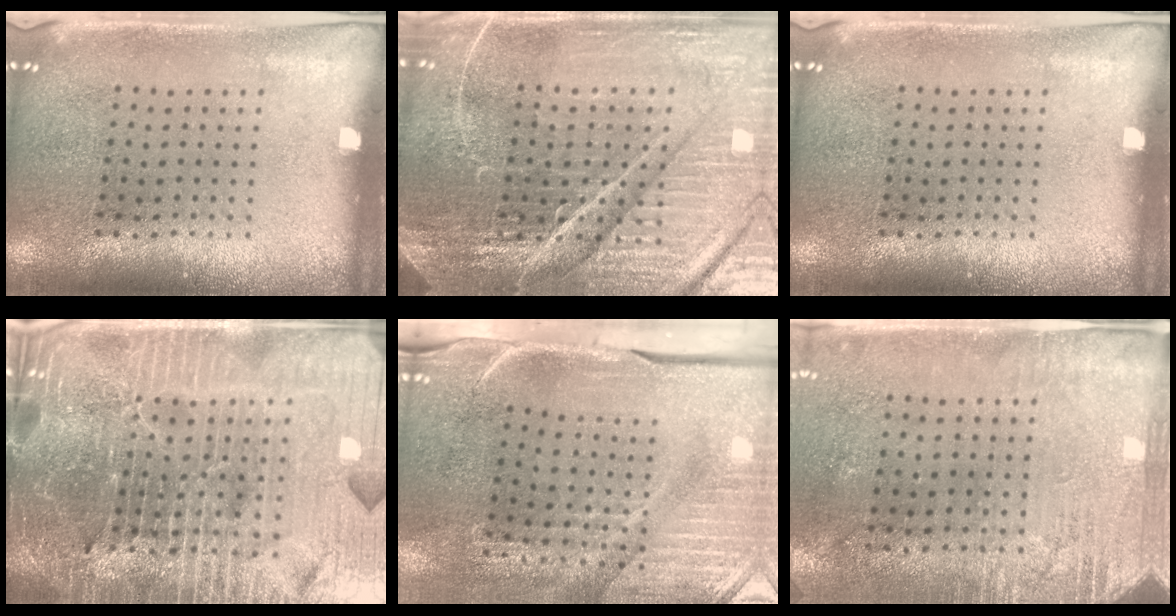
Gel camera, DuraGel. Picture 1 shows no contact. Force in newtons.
{"total": 6.3, "press": 5.6, "slide": 2.8}
{"total": 0.0}
{"total": 6.7, "press": 5.9, "slide": 3.1}
{"total": 4.7, "press": 4.0, "slide": 2.5}
{"total": 2.8, "press": 2.4, "slide": 1.5}